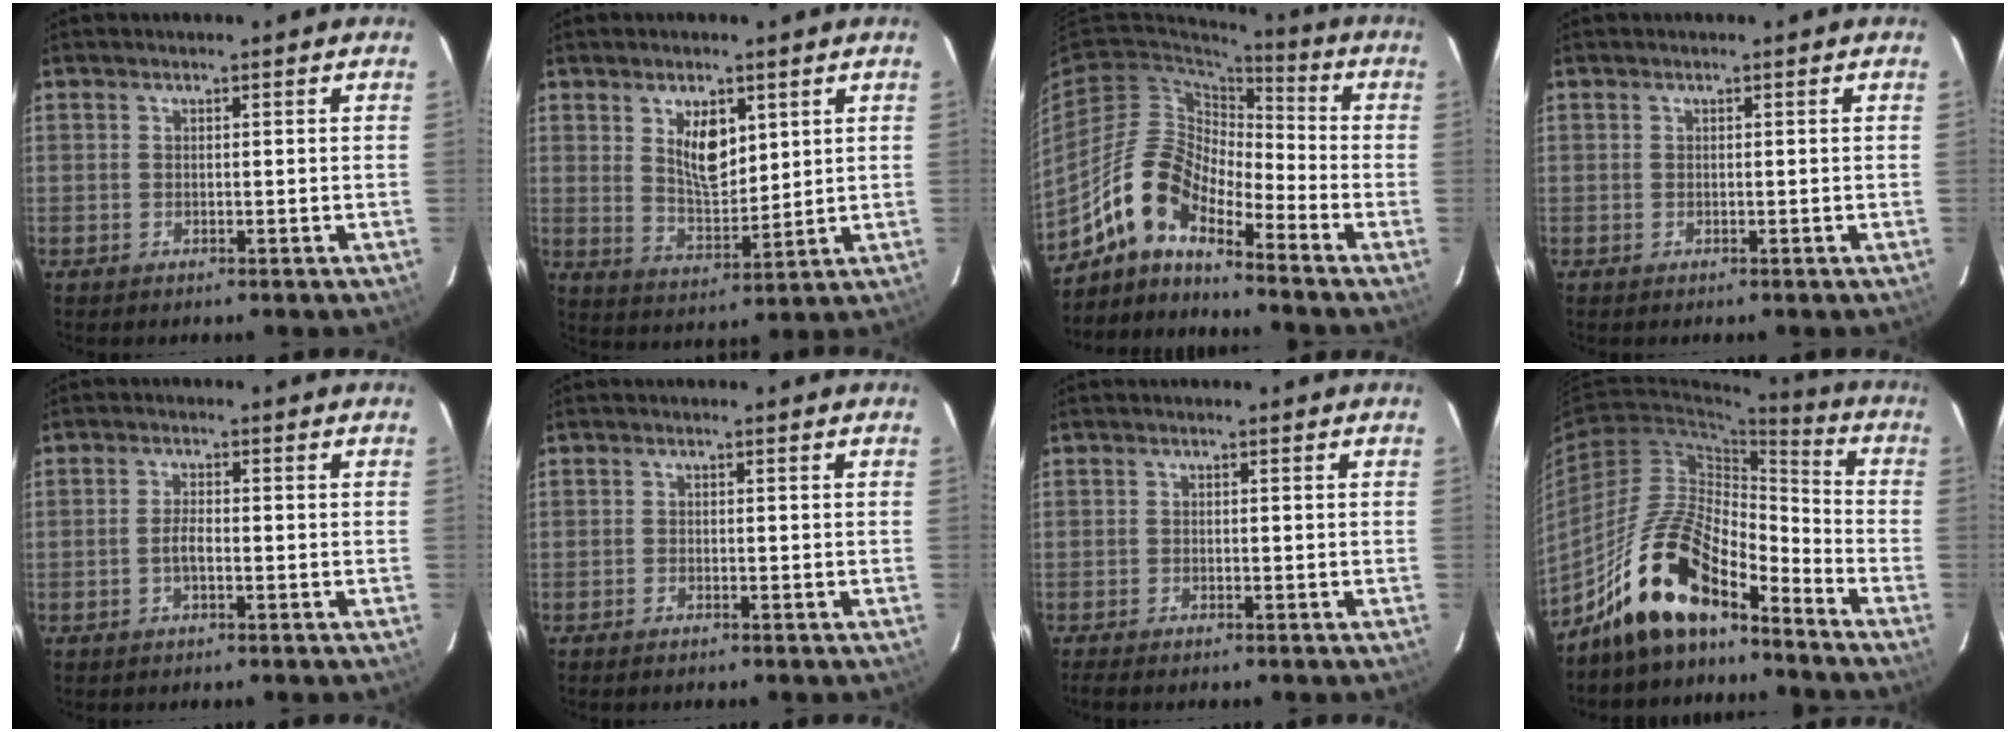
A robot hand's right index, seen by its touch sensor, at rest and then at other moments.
{"total": 8.0, "force": [3.3, 4.0, 6.1], "torque": [-0.102, -0.002, 0.068]}
{"total": 11.8, "force": [-8.9, 4.0, 6.7], "torque": [-0.126, 0.015, -0.185]}
{"total": 0.0}
{"total": 2.3, "force": [-0.8, 0.7, 2.1], "torque": [-0.044, 0.003, -0.016]}
{"total": 0.8, "force": [-0.8, 0.2, 0.3], "torque": [-0.009, 0.000, -0.017]}
{"total": 2.2, "force": [-1.9, 0.2, 1.1], "torque": [-0.029, -0.009, -0.033]}
{"total": 15.9, "force": [-12.2, 5.3, 8.8], "torque": [-0.170, 0.020, -0.230]}